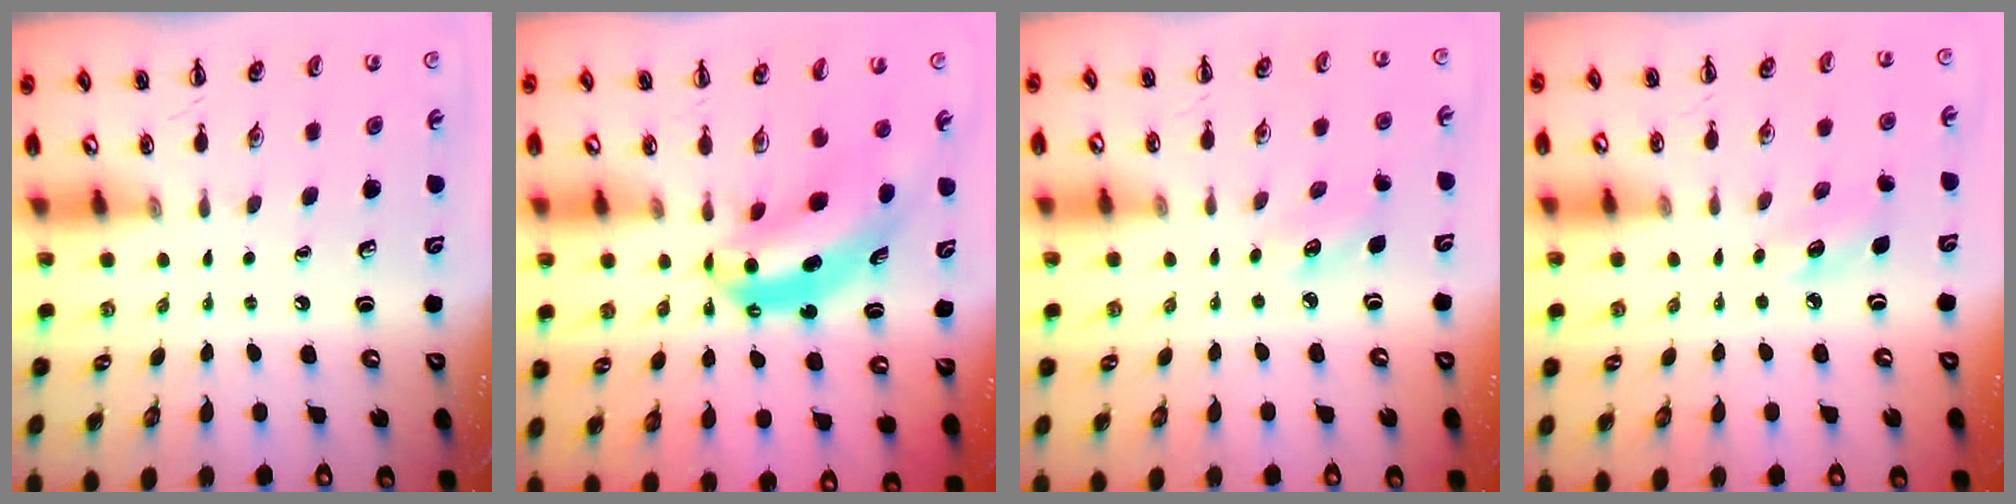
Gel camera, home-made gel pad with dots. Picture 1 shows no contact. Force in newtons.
{"total": 6.2, "press": 6.1, "slide": 1.2}
{"total": 4.0, "press": 3.8, "slide": 1.1}
{"total": 5.8, "press": 5.6, "slide": 1.5}